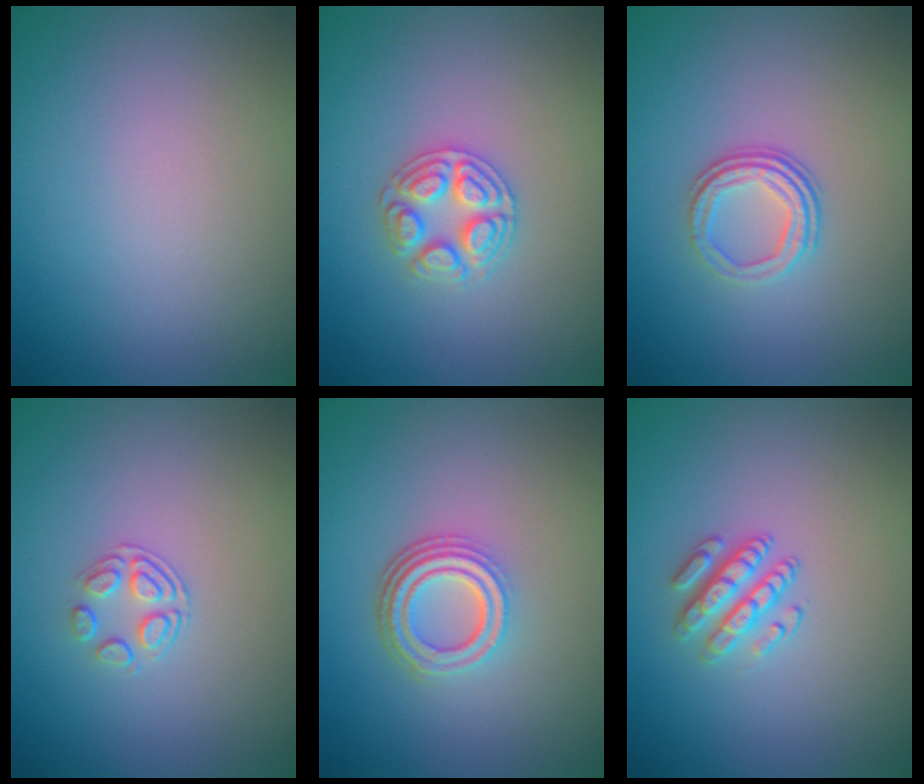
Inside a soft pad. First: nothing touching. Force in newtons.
{"total": 3.0, "press": 2.9, "slide": 0.4}
{"total": 3.1, "press": 2.3, "slide": 2.1}
{"total": 1.8, "press": 1.2, "slide": 1.4}
{"total": 4.2, "press": 3.1, "slide": 2.7}
{"total": 2.7, "press": 2.5, "slide": 1.0}